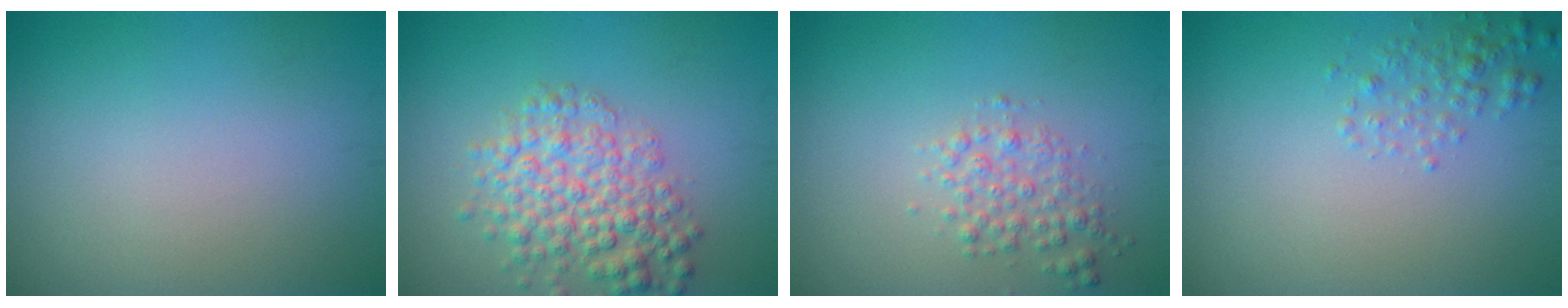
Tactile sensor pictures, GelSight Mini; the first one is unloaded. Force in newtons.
{"total": 5.2, "press": 5.2, "slide": 0.2}
{"total": 2.2, "press": 2.2, "slide": 0.0}
{"total": 1.6, "press": 1.6, "slide": 0.1}